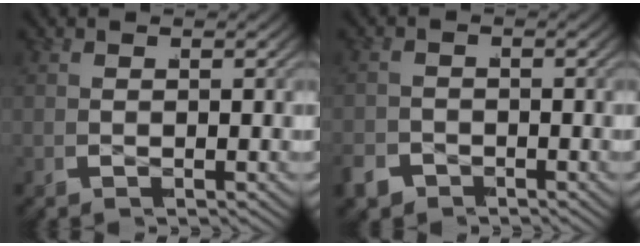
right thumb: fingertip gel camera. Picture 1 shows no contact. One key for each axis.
{"total": 2.4, "fx": -1.7, "fy": 1.7, "fz": 0.3, "tx": -0.006, "ty": 0.001, "tz": -0.032}